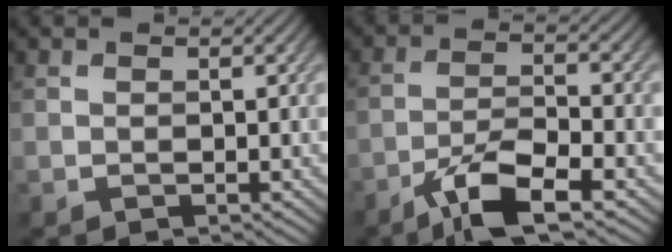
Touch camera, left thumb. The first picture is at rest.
{"total": 7.7, "force": [-4.9, 1.7, 5.6], "torque": [-0.110, 0.002, -0.094]}